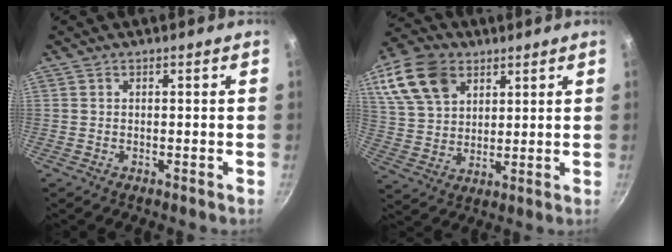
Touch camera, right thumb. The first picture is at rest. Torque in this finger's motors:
{"motor_torque": [-0.12, 3.14, -0.39, 1.12, 0.00]}